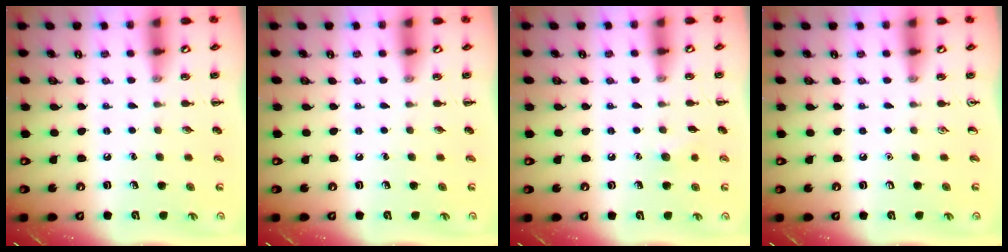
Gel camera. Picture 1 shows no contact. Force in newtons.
{"total": 0.0}
{"total": 4.8, "press": 4.6, "slide": 1.4}
{"total": 0.0}